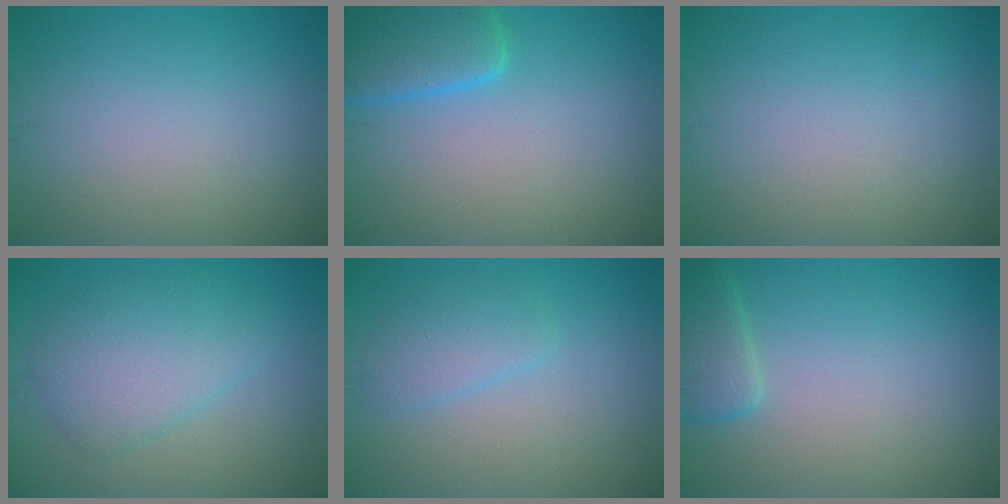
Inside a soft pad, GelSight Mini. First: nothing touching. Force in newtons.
{"total": 5.2, "press": 5.1, "slide": 0.5}
{"total": 0.0}
{"total": 4.7, "press": 4.7, "slide": 0.3}
{"total": 2.1, "press": 2.1, "slide": 0.2}
{"total": 2.4, "press": 2.4, "slide": 0.2}